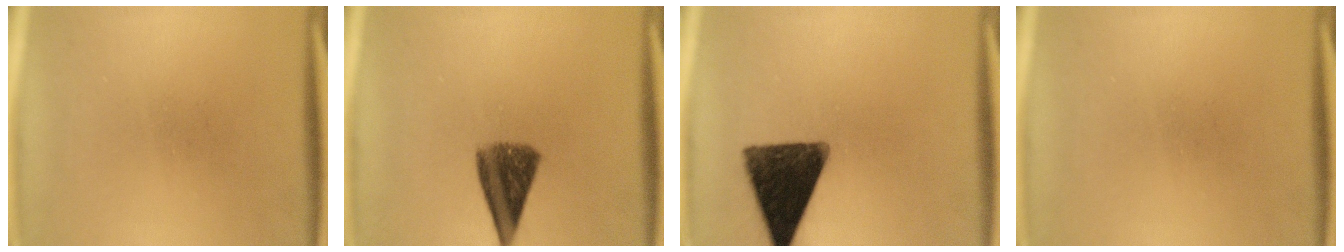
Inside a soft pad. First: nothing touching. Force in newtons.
{"total": 8.3}
{"total": 14.0}
{"total": 0.0}